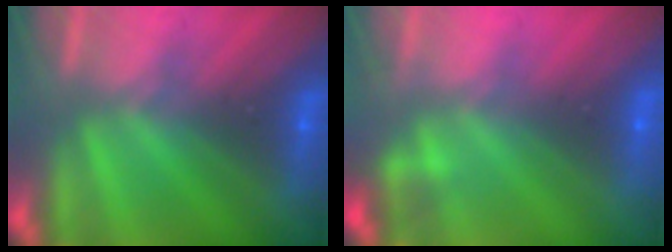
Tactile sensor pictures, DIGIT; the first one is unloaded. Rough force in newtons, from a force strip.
{"total": 2.2}